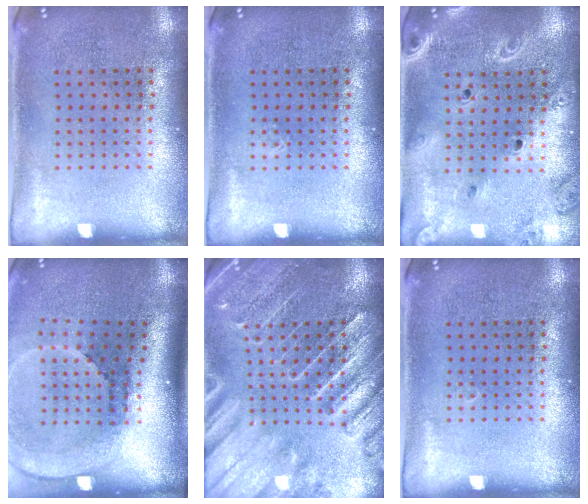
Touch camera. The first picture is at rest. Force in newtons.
{"total": 0.0}
{"total": 2.0, "press": 1.9, "slide": 0.8}
{"total": 2.6, "press": 1.8, "slide": 1.8}
{"total": 3.2, "press": 3.0, "slide": 1.2}
{"total": 0.0}